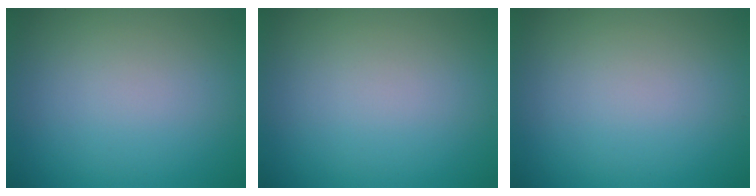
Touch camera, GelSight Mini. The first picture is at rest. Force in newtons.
{"total": 0.0}
{"total": 0.0}